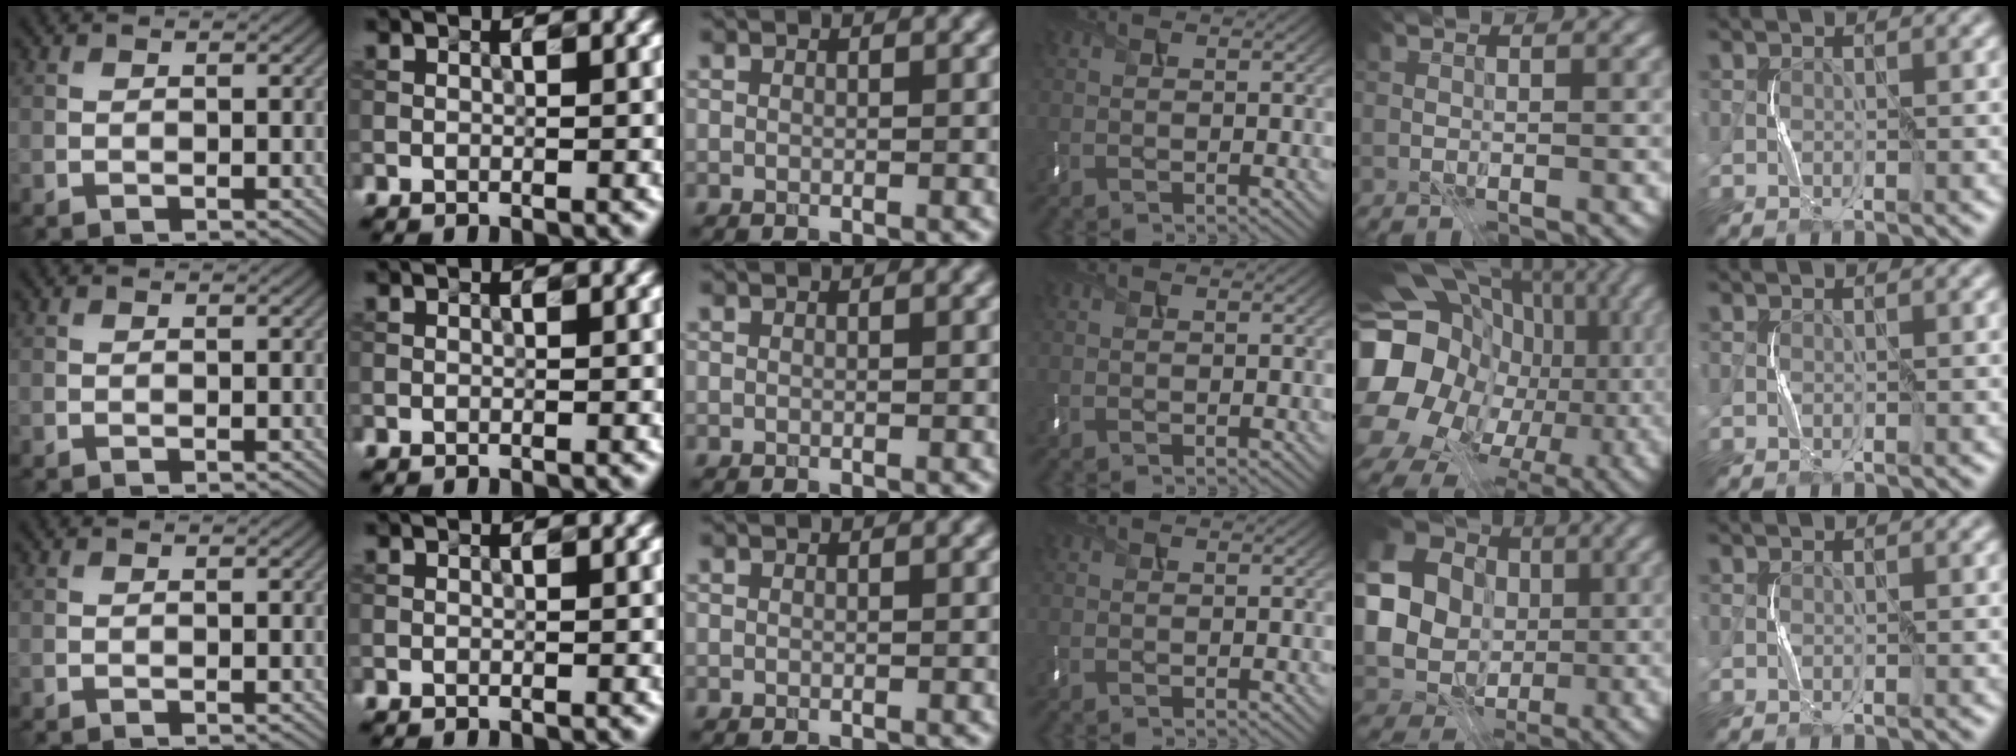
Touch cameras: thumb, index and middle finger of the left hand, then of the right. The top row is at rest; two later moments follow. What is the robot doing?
{"motion": "press", "object": "keyboard"}